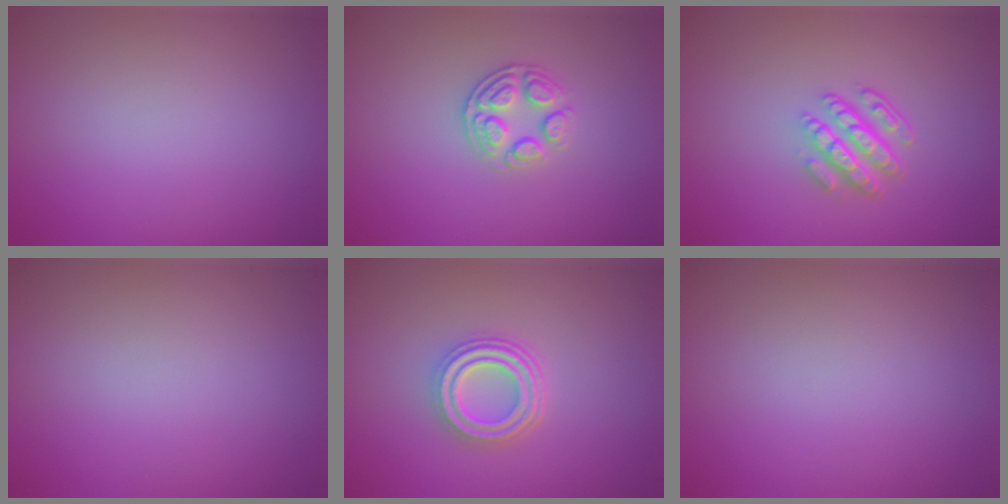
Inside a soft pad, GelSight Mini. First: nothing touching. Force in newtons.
{"total": 2.6, "press": 2.5, "slide": 0.9}
{"total": 4.2, "press": 3.1, "slide": 2.9}
{"total": 0.0}
{"total": 4.2, "press": 3.3, "slide": 2.7}
{"total": 0.0}